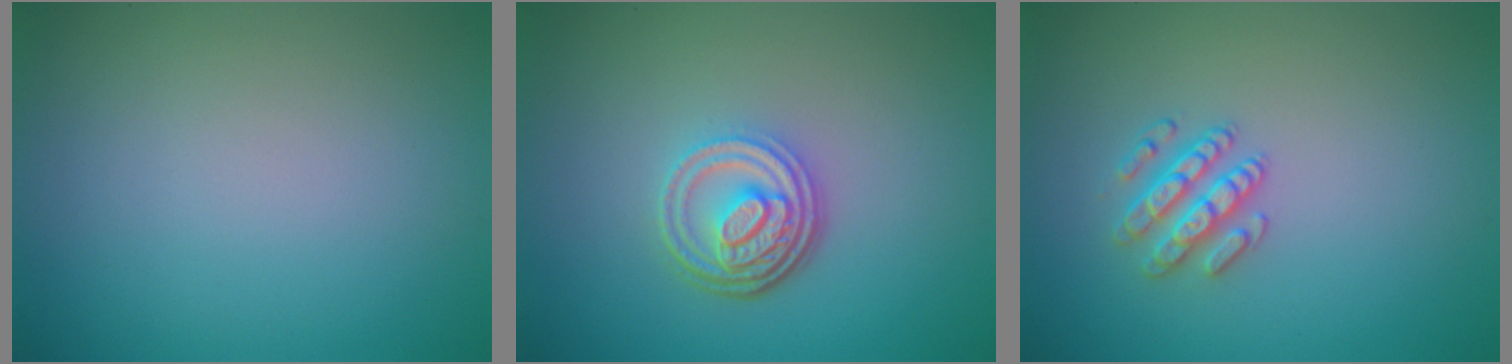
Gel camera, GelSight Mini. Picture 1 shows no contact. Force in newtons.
{"total": 4.5, "press": 3.3, "slide": 3.1}
{"total": 2.5, "press": 2.4, "slide": 0.5}